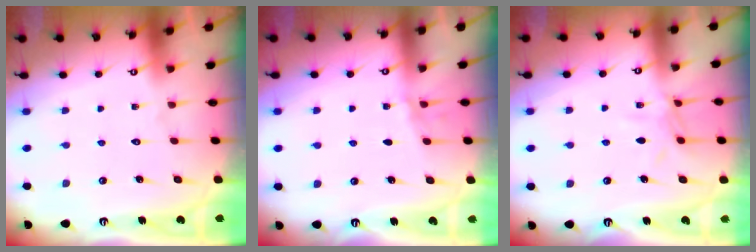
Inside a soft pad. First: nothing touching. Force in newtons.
{"total": 2.1, "press": 2.1, "slide": 0.2}
{"total": 6.1, "press": 6.1, "slide": 0.6}